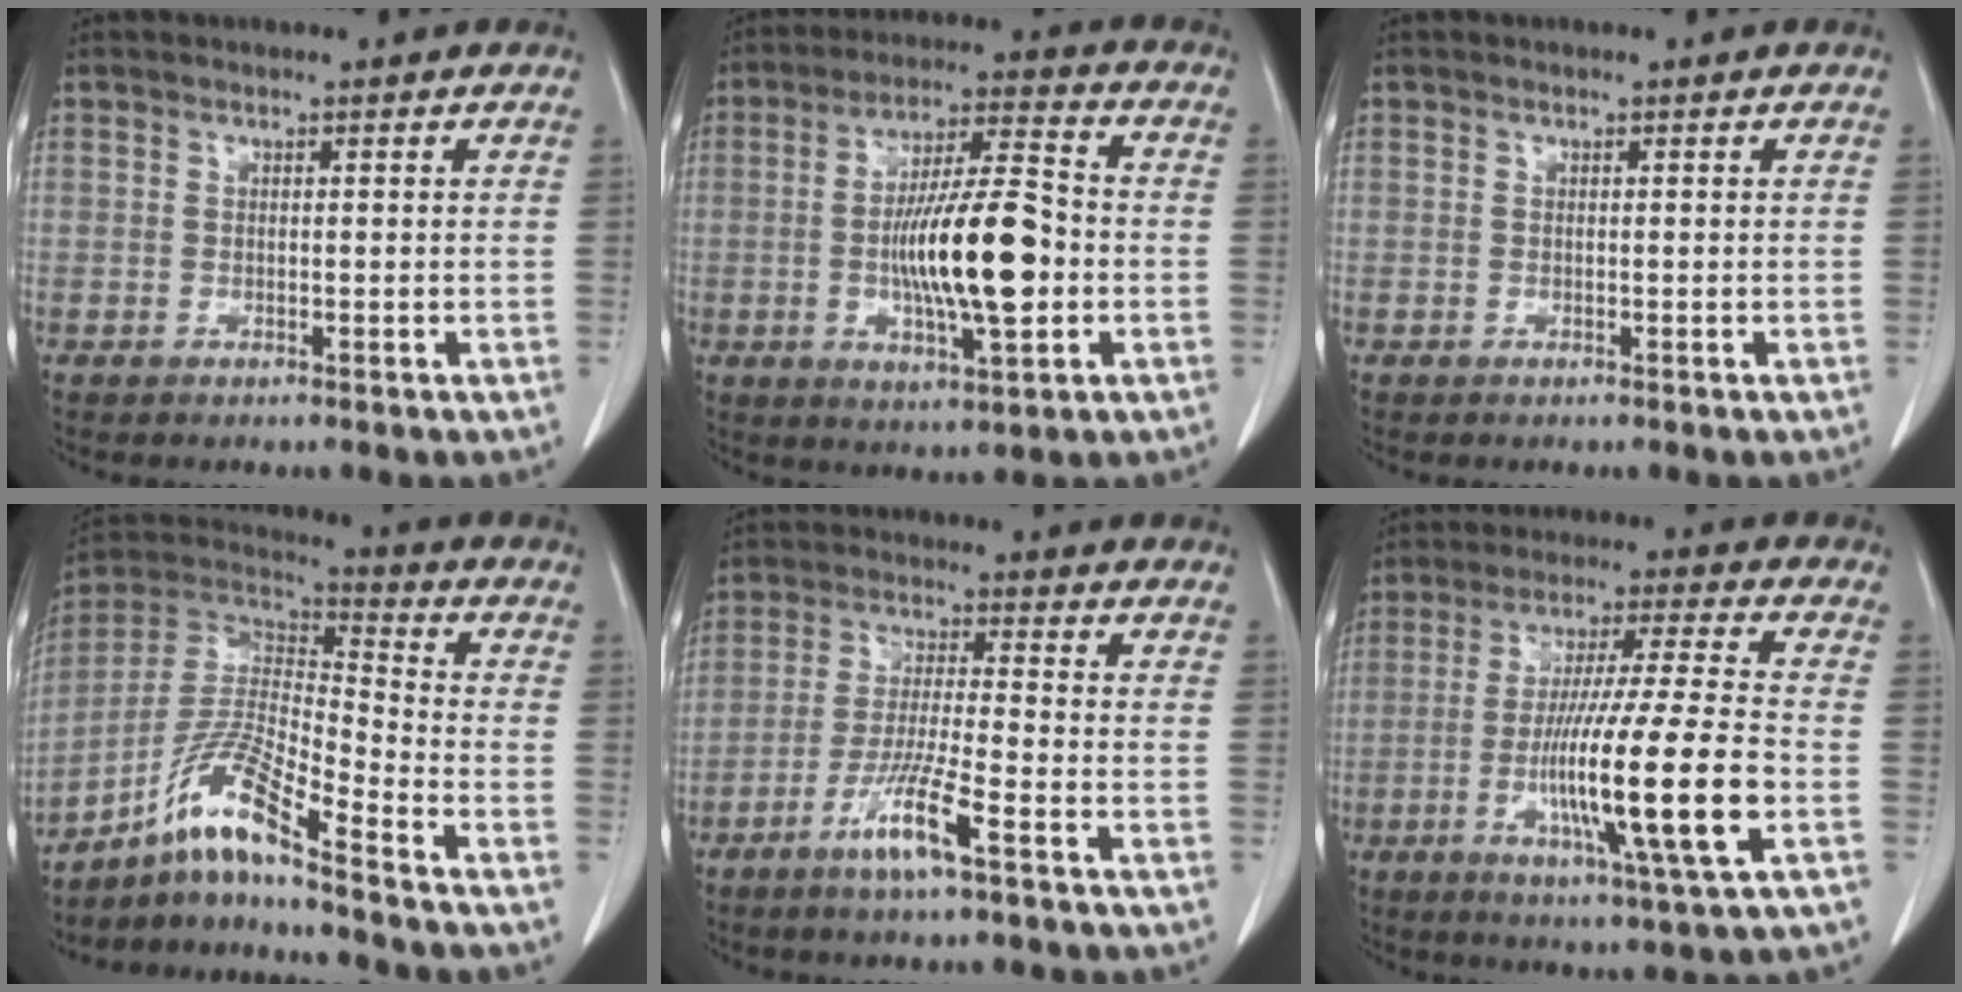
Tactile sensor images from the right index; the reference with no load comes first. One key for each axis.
{"total": 14.4, "fx": -2.1, "fy": 2.6, "fz": 14.0, "tx": -0.250, "ty": 0.002, "tz": -0.034}
{"total": 0.0}
{"total": 12.3, "fx": -8.8, "fy": -0.1, "fz": 8.7, "tx": -0.179, "ty": 0.008, "tz": -0.166}
{"total": 8.1, "fx": -4.7, "fy": -0.1, "fz": 6.6, "tx": -0.130, "ty": -0.011, "tz": -0.092}
{"total": 16.7, "fx": -4.4, "fy": -0.6, "fz": 16.1, "tx": -0.295, "ty": -0.016, "tz": -0.081}